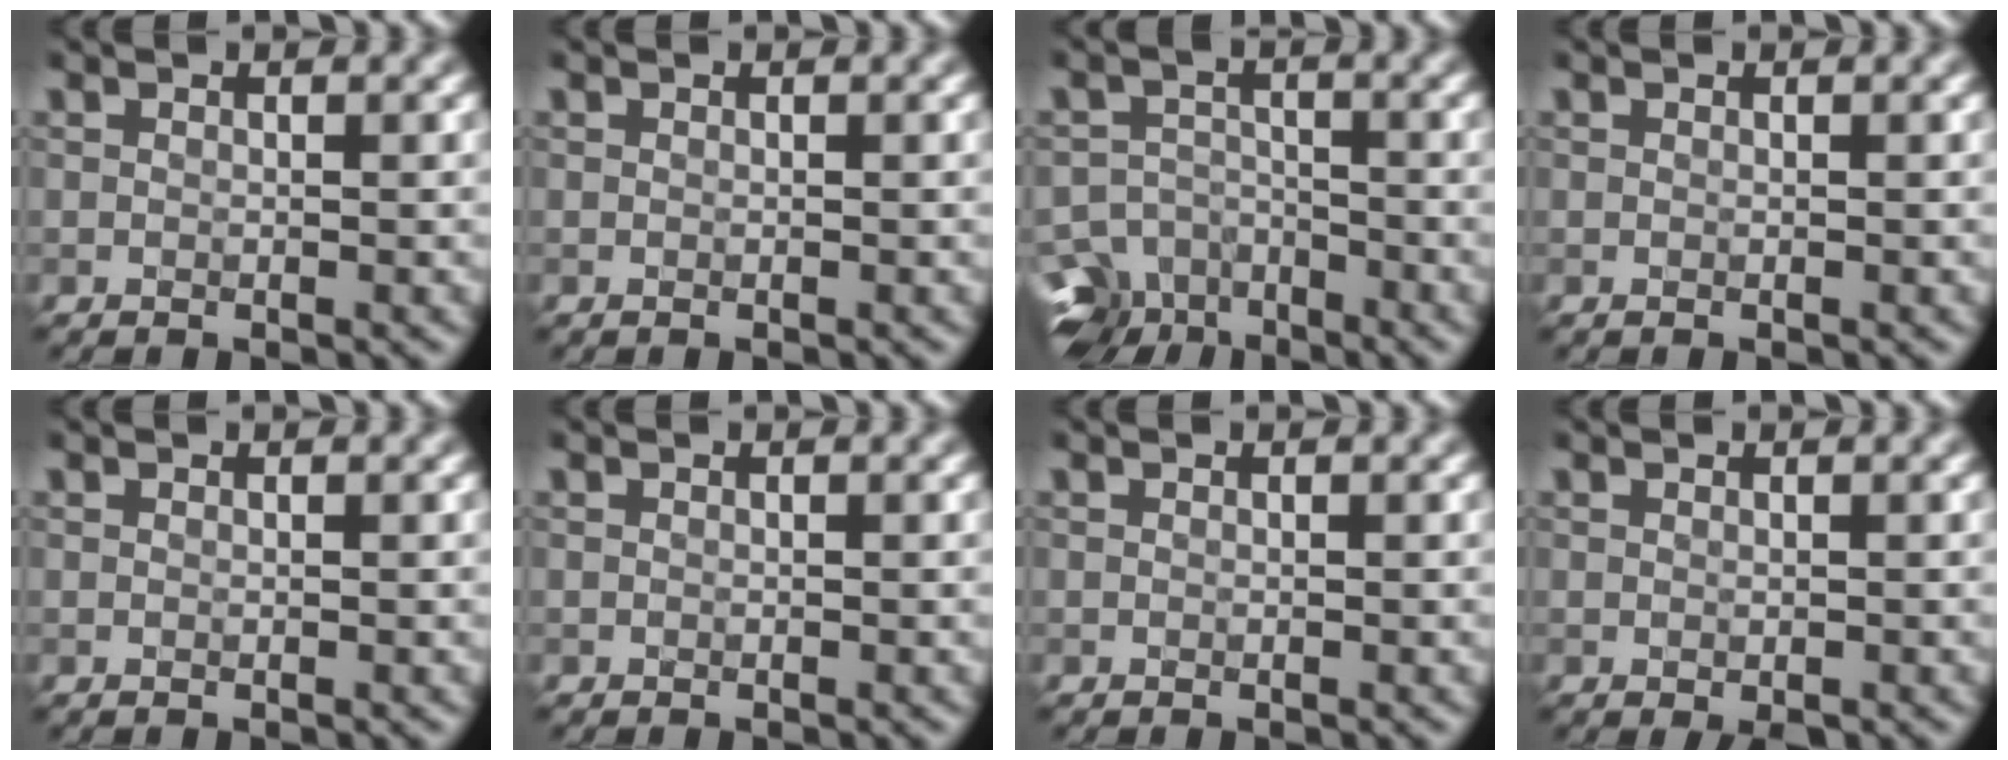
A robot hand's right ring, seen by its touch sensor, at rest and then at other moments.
{"total": 0.0}
{"total": 9.1, "force": [-6.9, 5.2, 2.8], "torque": [-0.040, -0.017, -0.105]}
{"total": 0.0}
{"total": 0.0}
{"total": 0.0}
{"total": 0.0}
{"total": 0.8, "force": [-0.3, 0.4, 0.6], "torque": [-0.010, -0.002, -0.003]}